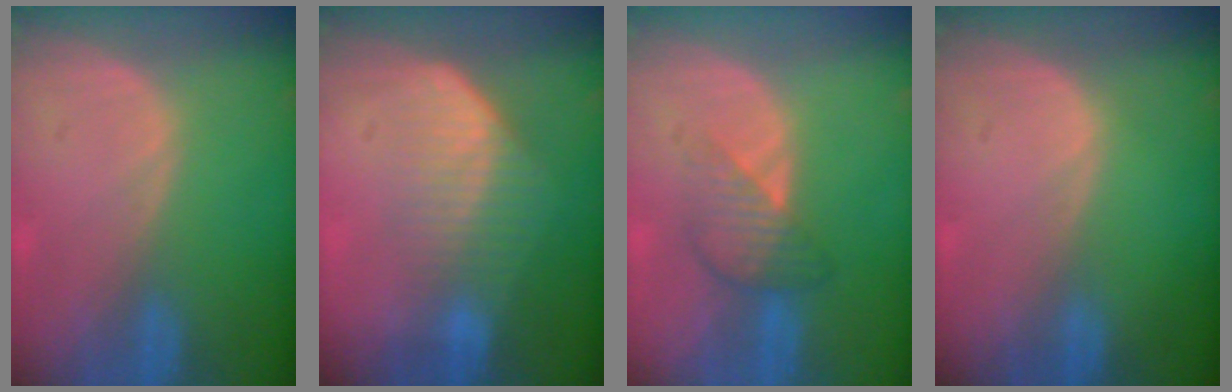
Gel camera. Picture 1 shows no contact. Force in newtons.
{"total": 7.5, "press": 6.2, "slide": 4.1}
{"total": 4.1, "press": 4.1, "slide": 0.0}
{"total": 0.0}